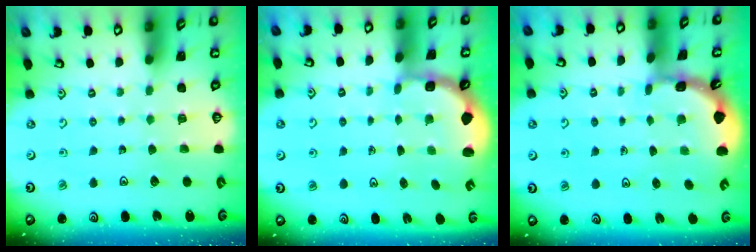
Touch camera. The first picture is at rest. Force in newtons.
{"total": 2.4, "press": 2.0, "slide": 1.3}
{"total": 1.8, "press": 1.8, "slide": 0.1}